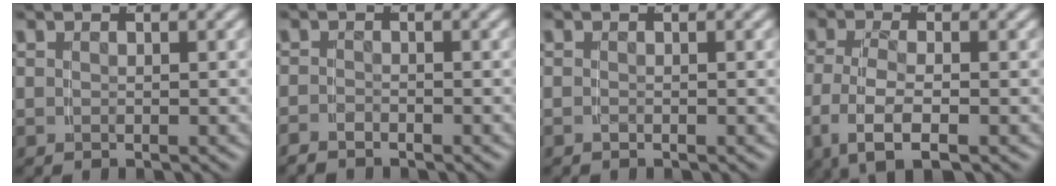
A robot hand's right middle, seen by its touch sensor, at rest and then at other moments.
{"total": 1.7, "force": [-1.5, 0.6, 0.2], "torque": [-0.013, -0.009, -0.025]}
{"total": 0.5, "force": [-0.5, -0.1, 0.0], "torque": [-0.002, -0.002, -0.008]}
{"total": 5.5, "force": [-1.8, 2.7, 4.4], "torque": [-0.101, -0.019, -0.021]}